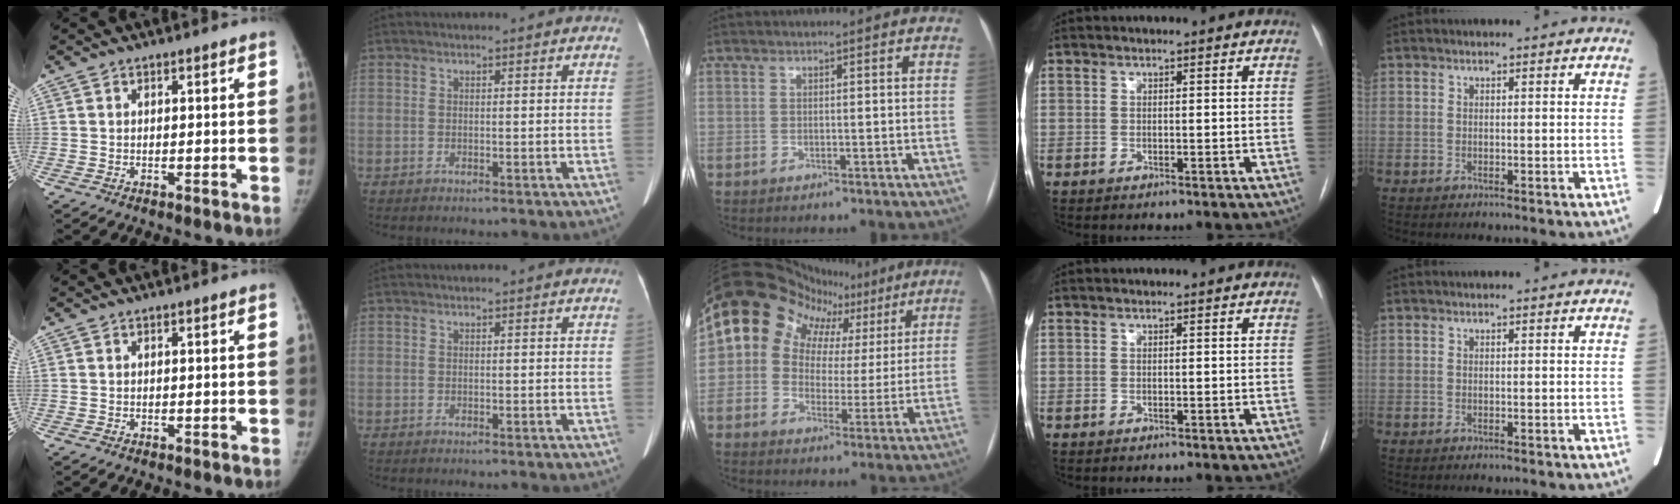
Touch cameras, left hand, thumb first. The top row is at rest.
{"middle": {"total": 15.9, "force": [7.4, 12.4, 6.4], "torque": [-0.092, 0.068, 0.101]}}